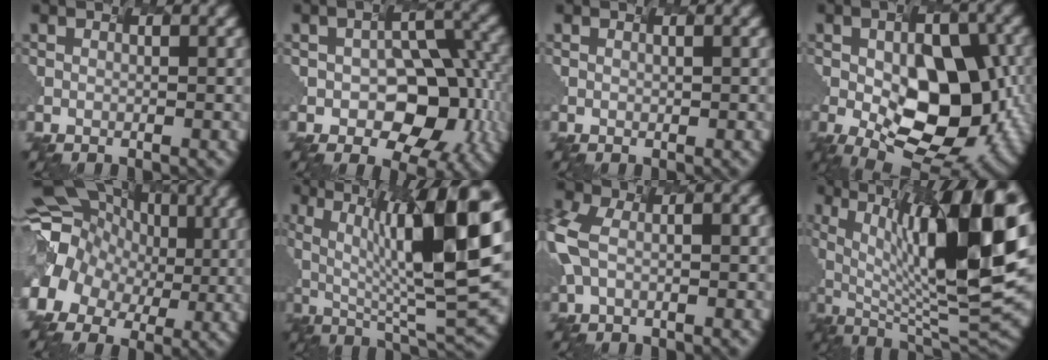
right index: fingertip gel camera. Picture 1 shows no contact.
{"total": 8.0, "force": [-2.1, 5.1, 5.8], "torque": [-0.079, -0.007, -0.019]}
{"total": 0.0}
{"total": 11.1, "force": [-2.3, 5.9, 9.1], "torque": [-0.139, -0.008, -0.022]}
{"total": 12.0, "force": [-0.5, 10.8, 5.3], "torque": [-0.133, 0.021, -0.024]}
{"total": 12.3, "force": [2.3, 2.8, 11.8], "torque": [-0.204, 0.006, 0.049]}
{"total": 7.2, "force": [-1.3, 4.0, 5.8], "torque": [-0.151, 0.008, -0.009]}
{"total": 15.2, "force": [3.0, 4.5, 14.2], "torque": [-0.225, 0.002, 0.059]}